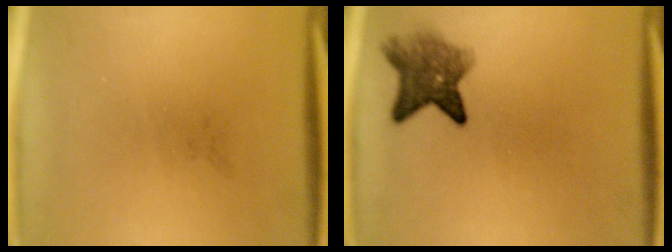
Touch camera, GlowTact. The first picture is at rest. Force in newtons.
{"total": 5.9}